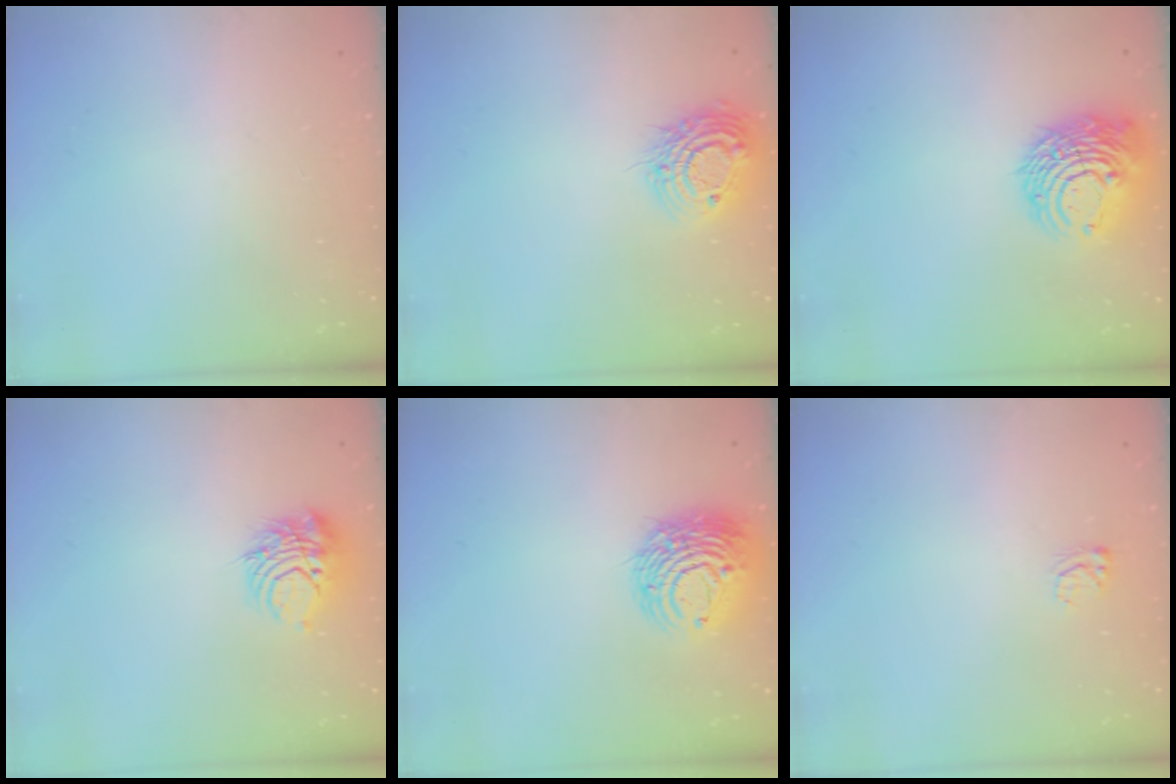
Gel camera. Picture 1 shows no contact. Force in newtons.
{"total": 12.7, "press": 12.7, "slide": 0.8}
{"total": 12.6, "press": 12.6, "slide": 1.4}
{"total": 9.1, "press": 9.1, "slide": 0.6}
{"total": 11.7, "press": 11.6, "slide": 1.3}
{"total": 3.9, "press": 3.8, "slide": 0.6}